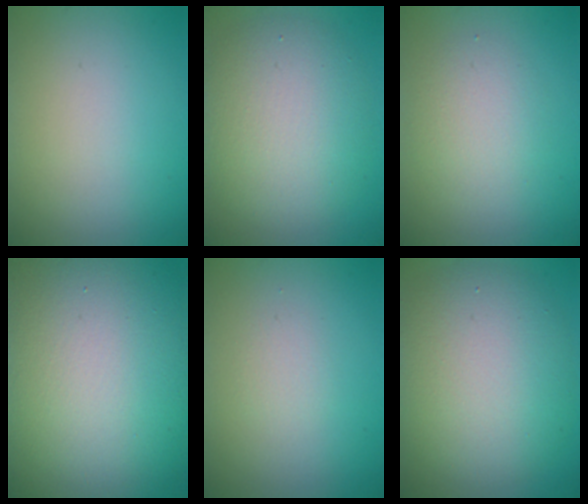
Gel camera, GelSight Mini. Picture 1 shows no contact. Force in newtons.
{"total": 6.8, "press": 6.8, "slide": 0.3}
{"total": 2.6, "press": 2.6, "slide": 0.3}
{"total": 20.0, "press": 20.0, "slide": 0.9}
{"total": 2.6, "press": 2.6, "slide": 0.3}
{"total": 9.5, "press": 9.5, "slide": 0.5}